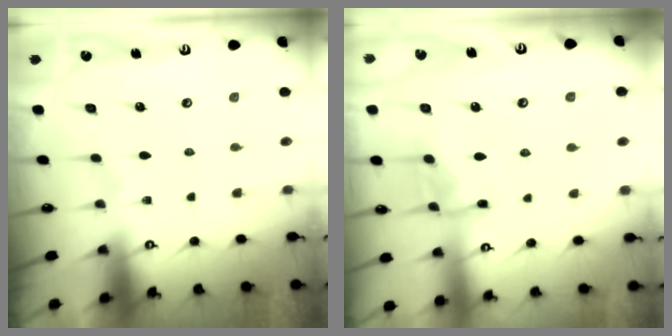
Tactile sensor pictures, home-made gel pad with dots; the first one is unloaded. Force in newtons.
{"total": 8.9, "press": 8.9, "slide": 0.8}